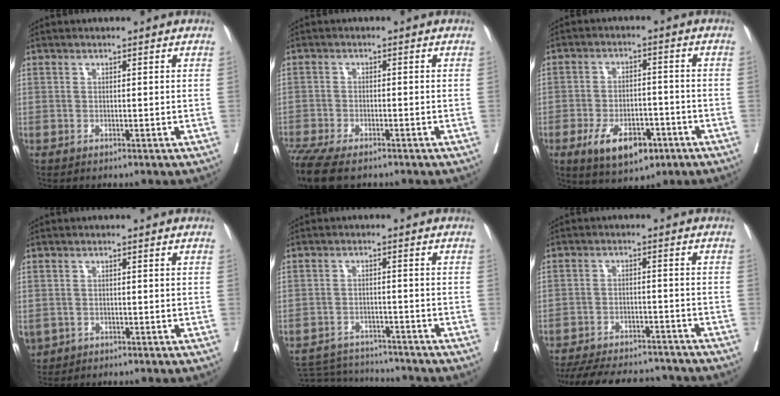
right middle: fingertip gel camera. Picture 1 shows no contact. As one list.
[{"total": 9.9, "force": [-7.5, 3.2, 5.6], "torque": [-0.108, -0.014, -0.123]}, {"total": 9.4, "force": [-4.9, 4.5, 6.6], "torque": [-0.107, -0.004, -0.071]}, {"total": 3.9, "force": [-1.8, 3.2, 1.2], "torque": [-0.032, -0.003, -0.026]}, {"total": 8.8, "force": [-8.7, 1.1, 0.8], "torque": [-0.015, 0.005, -0.134]}, {"total": 17.8, "force": [-16.0, 4.7, 6.2], "torque": [-0.146, -0.011, -0.223]}]